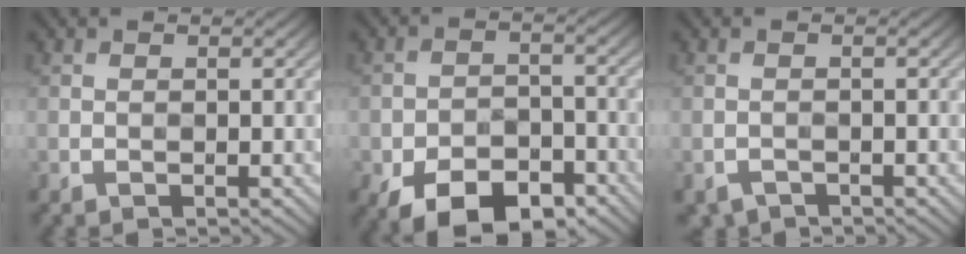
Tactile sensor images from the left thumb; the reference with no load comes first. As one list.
[{"total": 10.1, "force": [-6.5, 5.3, 5.6], "torque": [-0.100, -0.018, -0.106]}, {"total": 1.4, "force": [-1.1, 0.7, 0.3], "torque": [-0.006, -0.002, -0.023]}]